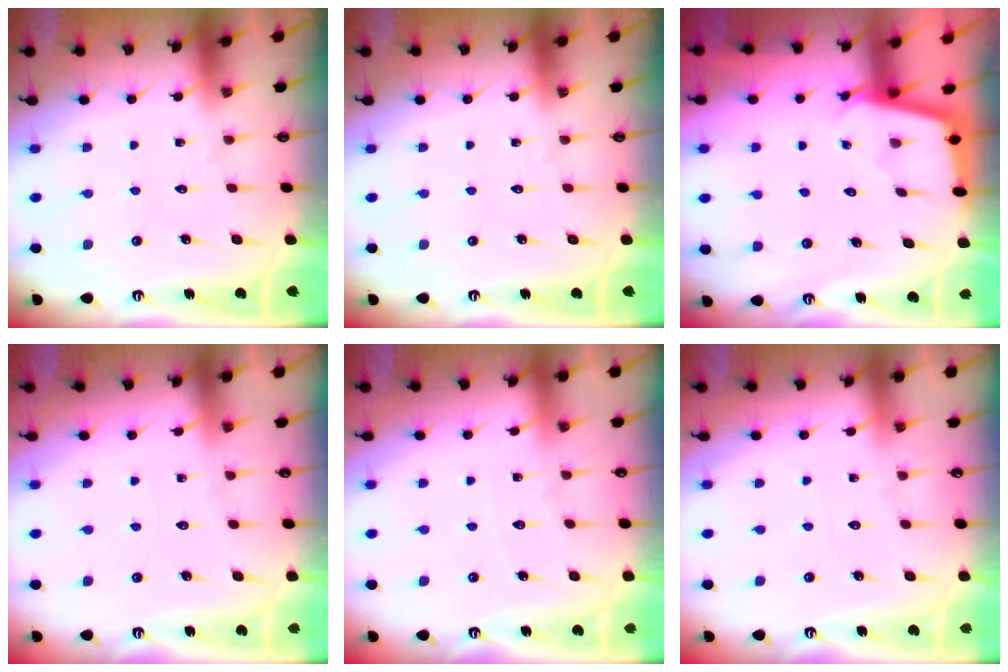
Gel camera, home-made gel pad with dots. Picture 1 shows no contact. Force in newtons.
{"total": 0.0}
{"total": 2.5, "press": 2.5, "slide": 0.2}
{"total": 1.7, "press": 1.7, "slide": 0.4}
{"total": 3.2, "press": 3.2, "slide": 0.4}
{"total": 2.3, "press": 2.2, "slide": 0.4}